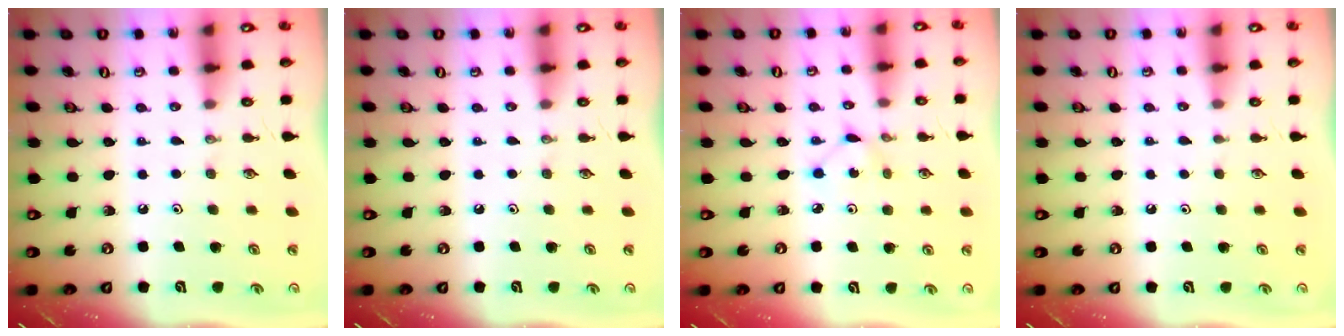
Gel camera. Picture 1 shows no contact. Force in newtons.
{"total": 0.0}
{"total": 3.1, "press": 3.1, "slide": 0.2}
{"total": 0.6, "press": 0.6, "slide": 0.1}